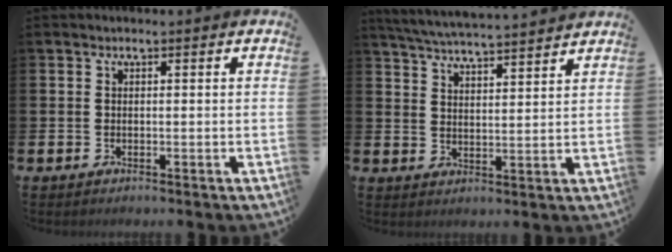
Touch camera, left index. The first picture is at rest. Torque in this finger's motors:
{"motor_torque": [0.74, -1.10, 0.45, 0.07]}